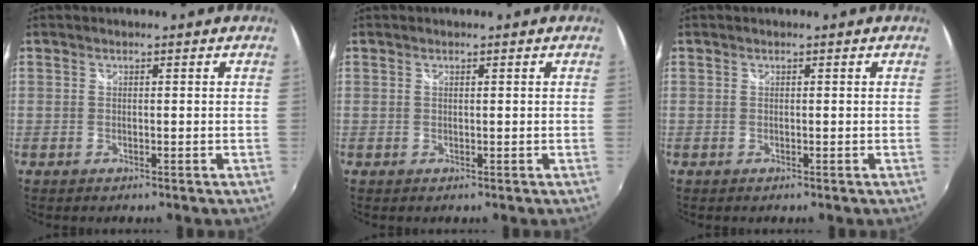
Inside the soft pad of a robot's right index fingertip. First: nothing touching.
{"total": 0.0}
{"total": 0.0}